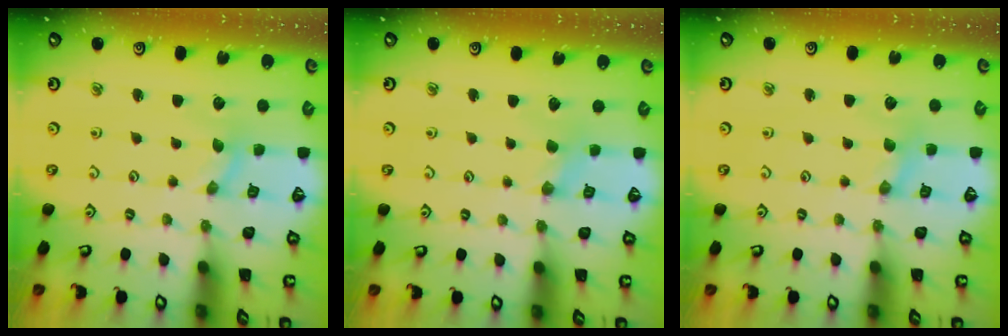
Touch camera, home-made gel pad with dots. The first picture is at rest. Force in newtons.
{"total": 1.8, "press": 1.7, "slide": 0.5}
{"total": 0.6, "press": 0.6, "slide": 0.1}